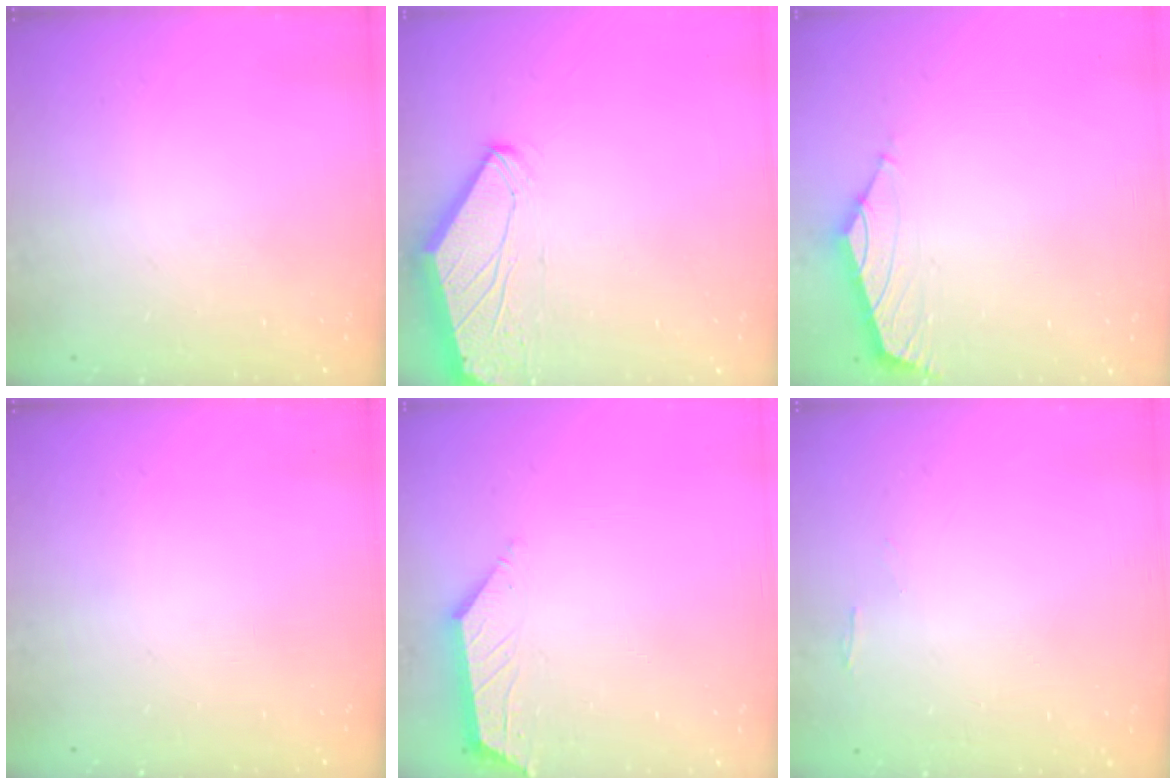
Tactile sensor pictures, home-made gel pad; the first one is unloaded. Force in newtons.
{"total": 0.0}
{"total": 1.8, "press": 1.6, "slide": 0.7}
{"total": 0.0}
{"total": 2.9, "press": 2.8, "slide": 0.5}
{"total": 0.7, "press": 0.6, "slide": 0.4}